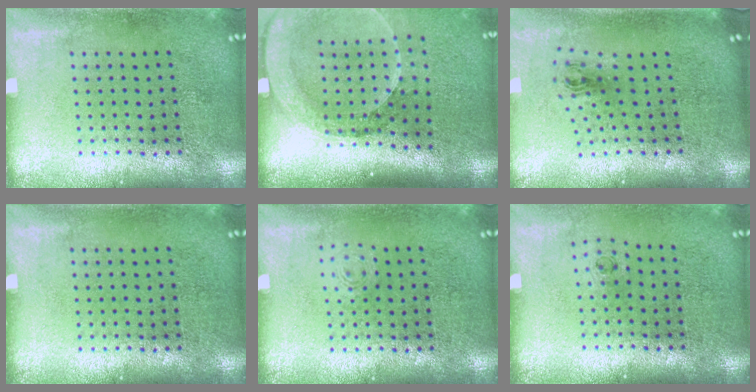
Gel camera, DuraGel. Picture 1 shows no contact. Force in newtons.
{"total": 2.6, "press": 2.0, "slide": 1.6}
{"total": 1.0, "press": 0.5, "slide": 0.9}
{"total": 0.0}
{"total": 0.6, "press": 0.6, "slide": 0.1}
{"total": 0.5, "press": 0.2, "slide": 0.4}